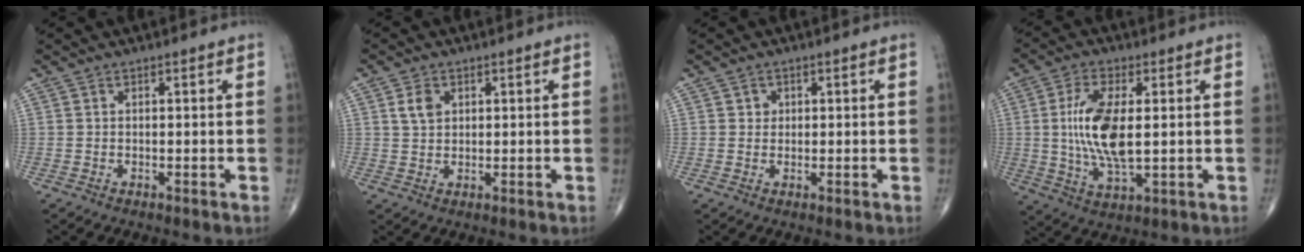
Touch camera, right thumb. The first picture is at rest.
{"total": 3.4, "force": [1.3, 2.4, 2.0], "torque": [-0.030, -0.003, 0.026]}
{"total": 1.4, "force": [0.4, 1.3, 0.4], "torque": [0.003, 0.000, 0.003]}
{"total": 12.3, "force": [0.9, 5.0, 11.2], "torque": [-0.229, -0.013, 0.021]}